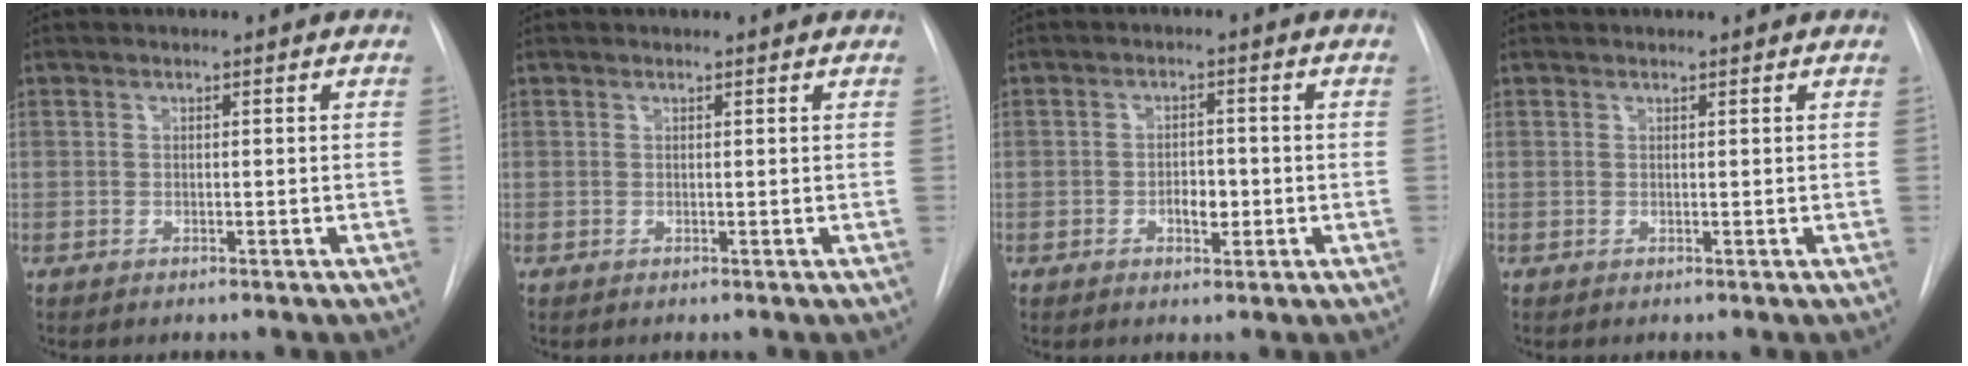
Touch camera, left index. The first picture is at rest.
{"total": 1.4, "force": [1.4, 0.2, 0.0], "torque": [-0.011, 0.011, 0.014]}
{"total": 3.1, "force": [-0.9, 1.7, 2.5], "torque": [-0.036, 0.004, -0.010]}
{"total": 1.3, "force": [1.2, 0.2, 0.3], "torque": [-0.007, 0.017, 0.019]}